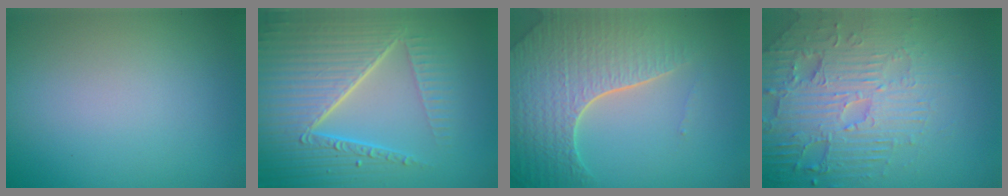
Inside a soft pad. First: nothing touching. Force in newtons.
{"total": 9.0, "press": 6.2, "slide": 6.6}
{"total": 8.0, "press": 5.7, "slide": 5.6}
{"total": 7.1, "press": 5.5, "slide": 4.6}